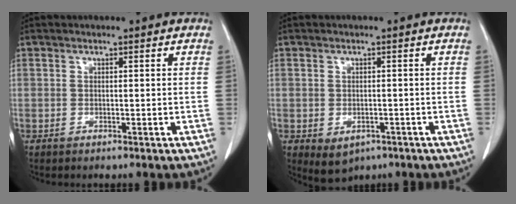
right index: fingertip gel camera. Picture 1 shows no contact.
{"total": 3.5, "force": [-1.6, 2.6, 1.8], "torque": [-0.024, -0.003, -0.007]}